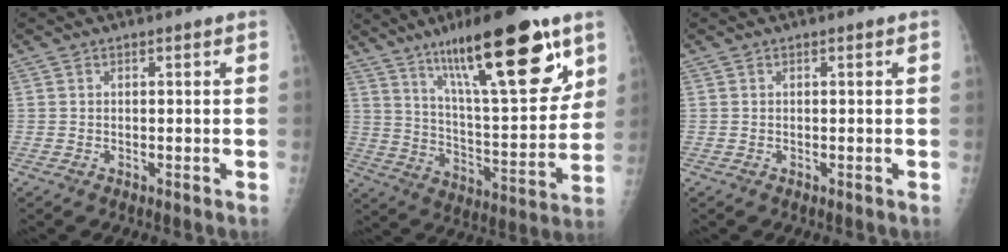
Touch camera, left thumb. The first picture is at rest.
{"total": 24.3, "force": [13.9, 6.5, 18.8], "torque": [-0.266, -0.053, 0.230]}
{"total": 0.0}